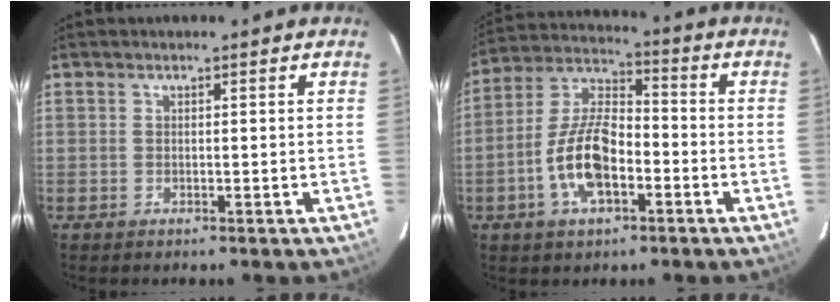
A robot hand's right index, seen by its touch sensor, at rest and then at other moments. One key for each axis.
{"total": 12.5, "fx": -4.4, "fy": 5.7, "fz": 10.3, "tx": -0.212, "ty": 0.010, "tz": -0.080}